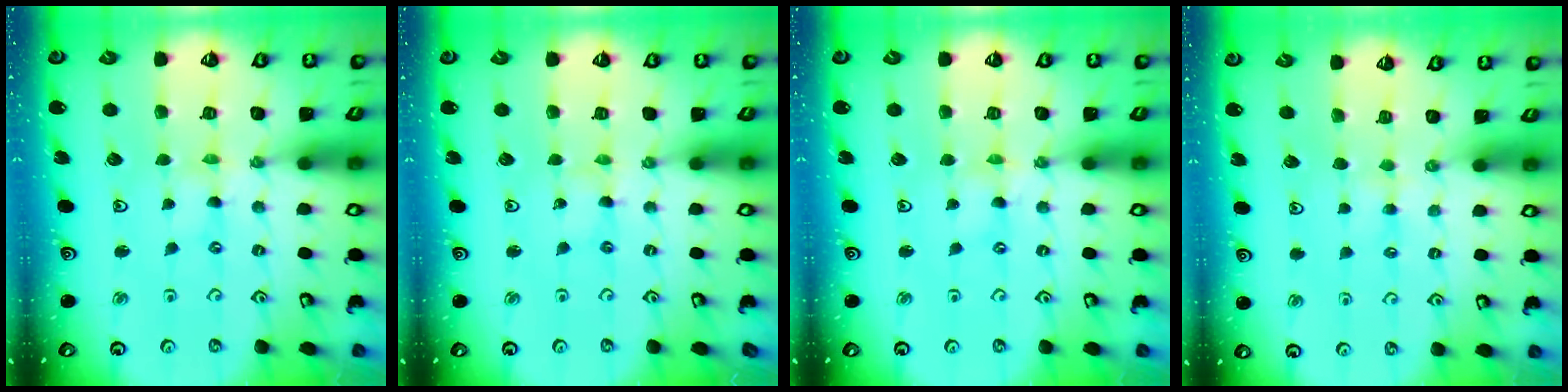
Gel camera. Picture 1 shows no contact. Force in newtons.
{"total": 1.3, "press": 1.3, "slide": 0.1}
{"total": 0.0}
{"total": 2.3, "press": 2.2, "slide": 0.5}